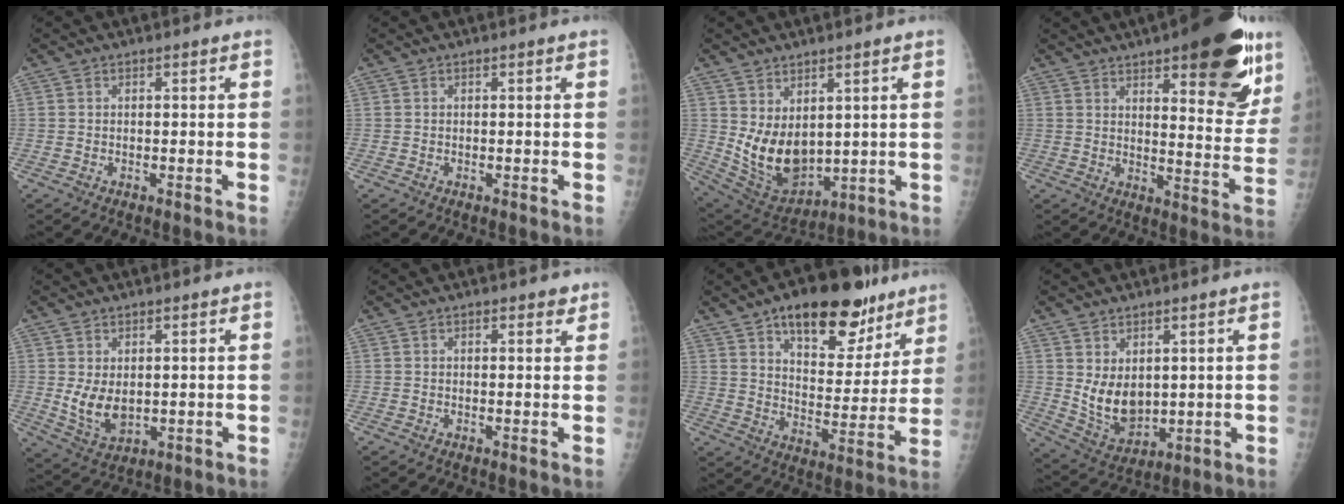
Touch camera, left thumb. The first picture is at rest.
{"total": 0.0}
{"total": 11.6, "force": [2.4, 7.1, 8.8], "torque": [-0.130, -0.032, 0.073]}
{"total": 22.5, "force": [12.6, 7.4, 17.1], "torque": [-0.184, -0.052, 0.171]}
{"total": 6.5, "force": [0.7, 4.1, 5.0], "torque": [-0.077, -0.020, 0.029]}
{"total": 2.1, "force": [1.5, 0.9, 1.2], "torque": [-0.003, -0.006, 0.016]}
{"total": 20.3, "force": [12.9, 9.6, 12.3], "torque": [-0.128, -0.053, 0.199]}
{"total": 8.6, "force": [2.0, 5.6, 6.2], "torque": [-0.086, -0.028, 0.061]}